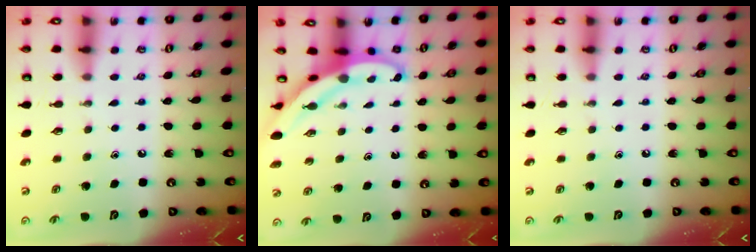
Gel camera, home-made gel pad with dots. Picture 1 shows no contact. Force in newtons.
{"total": 3.9, "press": 3.9, "slide": 0.2}
{"total": 0.0}